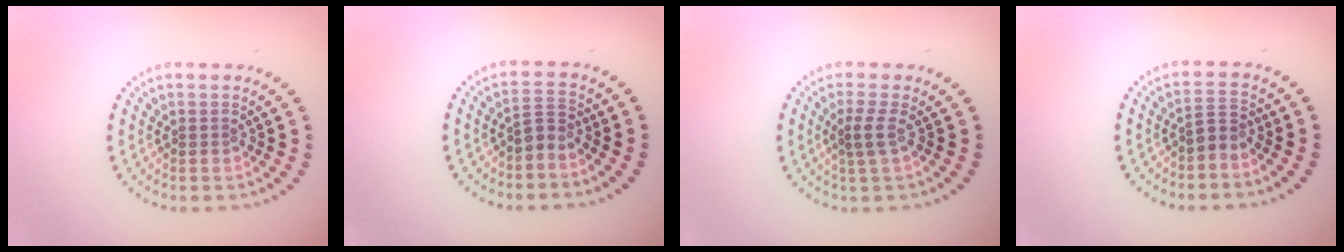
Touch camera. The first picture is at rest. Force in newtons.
{"total": 1.7, "press": 1.2, "slide": 1.2}
{"total": 1.5, "press": 1.2, "slide": 0.9}
{"total": 1.8, "press": 1.3, "slide": 1.3}